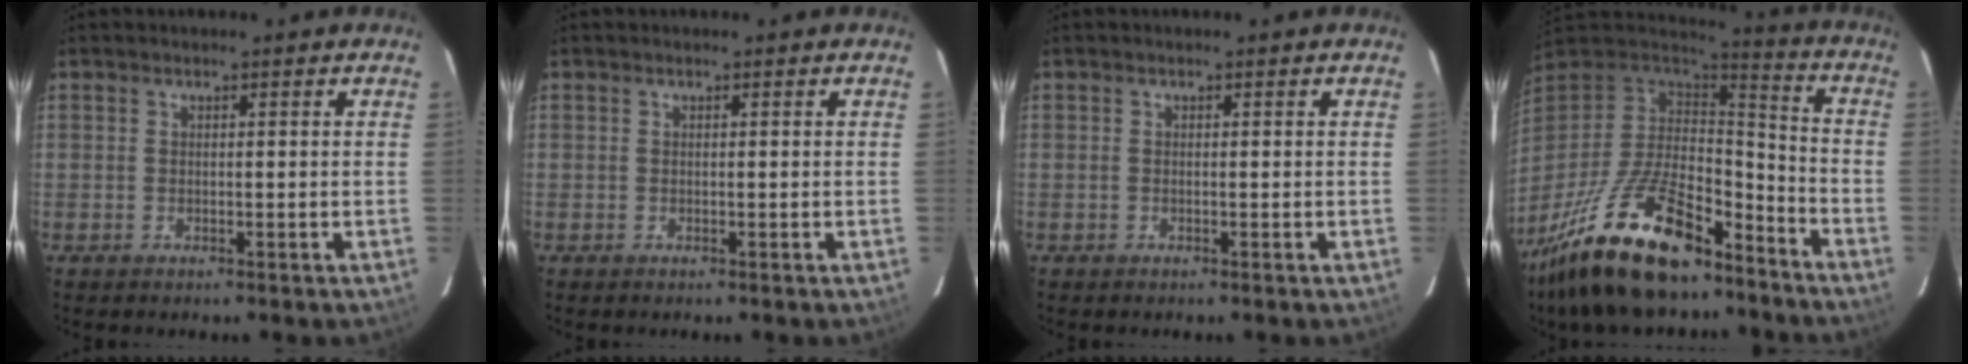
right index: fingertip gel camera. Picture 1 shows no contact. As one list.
[{"total": 0.0}, {"total": 0.0}, {"total": 25.9, "force": [-17.6, 10.3, 16.0], "torque": [-0.316, -0.020, -0.287]}]